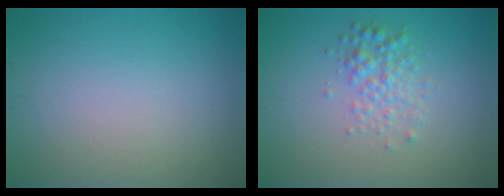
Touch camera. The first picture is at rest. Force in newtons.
{"total": 2.3, "press": 2.3, "slide": 0.1}